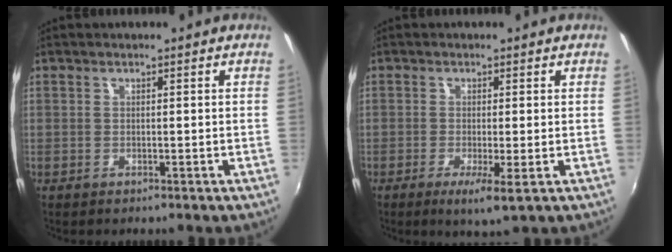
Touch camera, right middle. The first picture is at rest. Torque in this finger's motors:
{"motor_torque": [0.86, -1.28, 0.02, 0.03]}